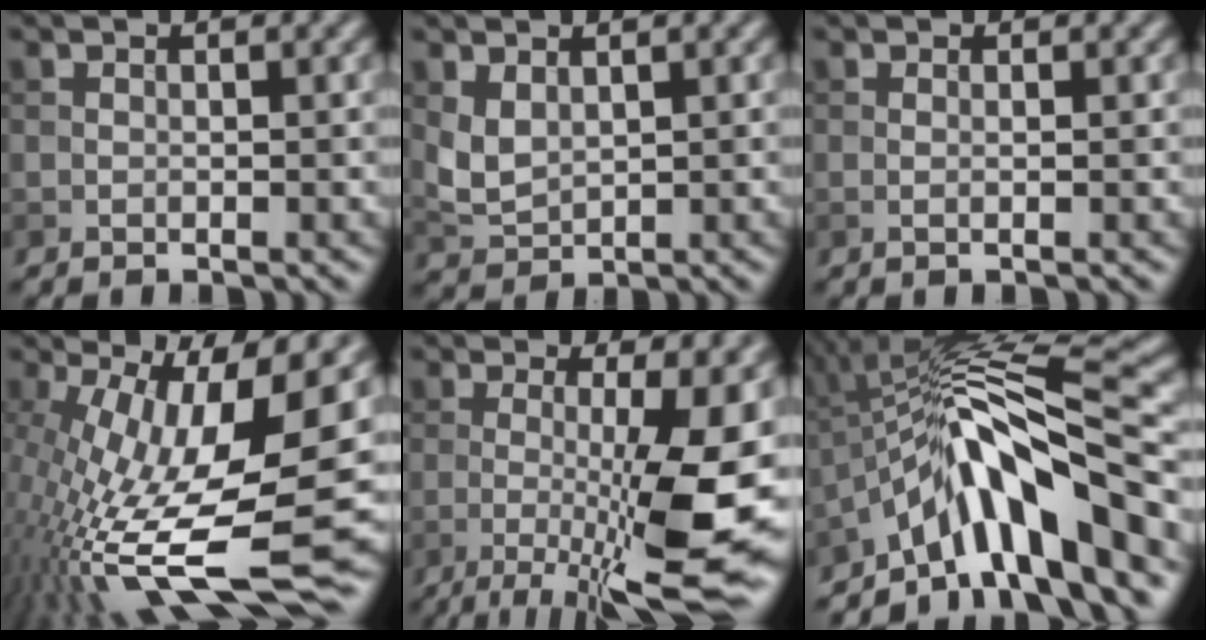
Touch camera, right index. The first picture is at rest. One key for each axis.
{"total": 2.6, "fx": 0.9, "fy": 1.7, "fz": 1.8, "tx": -0.046, "ty": -0.004, "tz": 0.026}
{"total": 0.7, "fx": 0.0, "fy": 0.2, "fz": 0.7, "tx": -0.011, "ty": 0.000, "tz": -0.003}
{"total": 17.5, "fx": -2.6, "fy": 6.0, "fz": 16.2, "tx": -0.300, "ty": -0.016, "tz": -0.044}
{"total": 13.3, "fx": -1.9, "fy": 3.0, "fz": 12.8, "tx": -0.180, "ty": -0.014, "tz": -0.023}
{"total": 11.1, "fx": -5.3, "fy": 2.2, "fz": 9.5, "tx": -0.140, "ty": 0.020, "tz": -0.093}